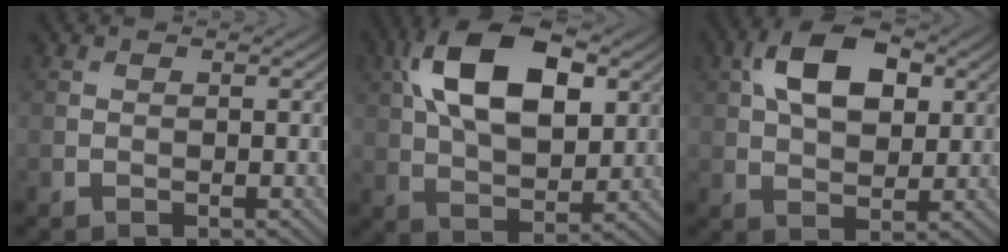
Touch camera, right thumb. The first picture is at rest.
{"total": 15.1, "force": [5.0, 8.4, 11.6], "torque": [-0.230, 0.019, 0.085]}
{"total": 10.1, "force": [3.2, 5.9, 7.5], "torque": [-0.146, 0.016, 0.050]}